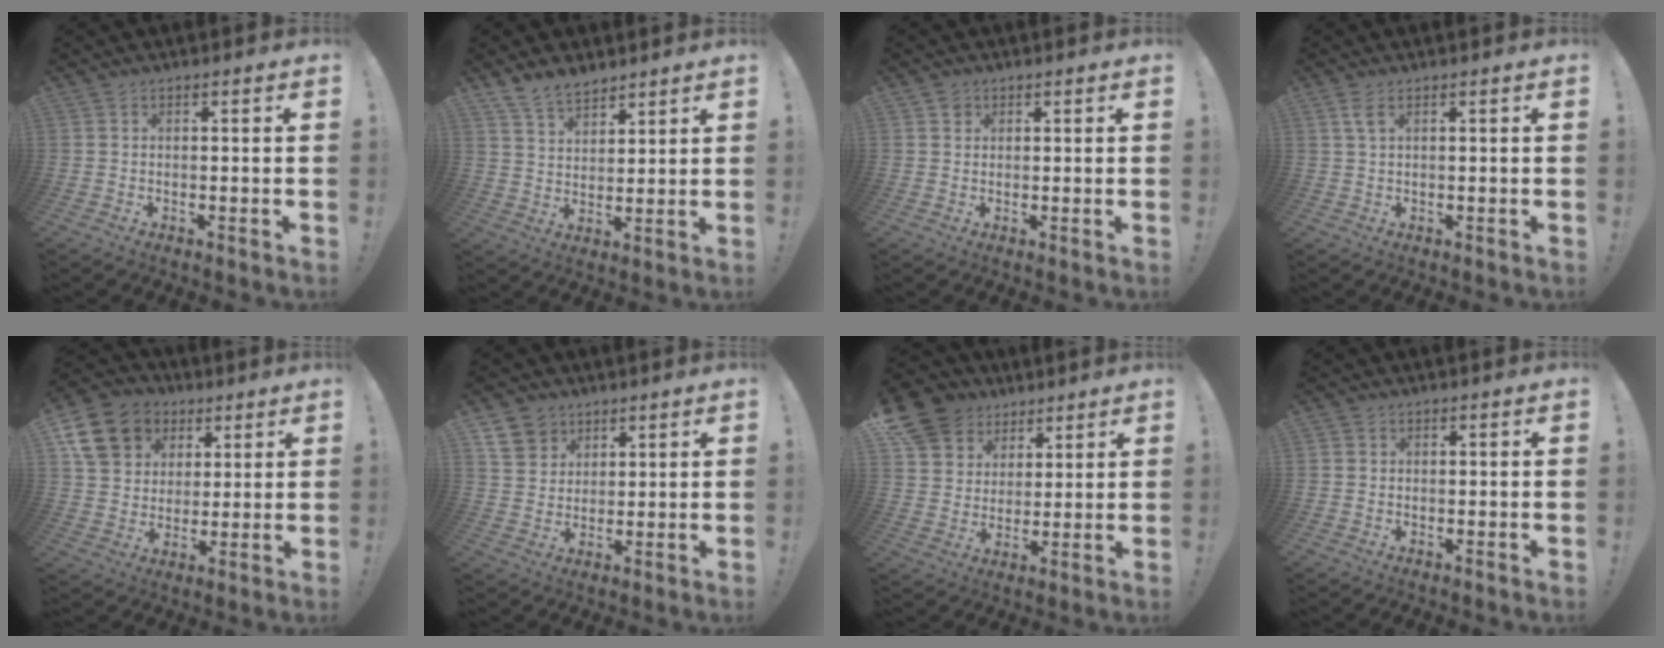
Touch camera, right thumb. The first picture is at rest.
{"total": 8.0, "force": [6.6, 3.7, 2.7], "torque": [-0.058, -0.036, 0.128]}
{"total": 1.8, "force": [1.0, 1.4, 0.3], "torque": [0.003, -0.004, 0.017]}
{"total": 3.0, "force": [1.2, 0.9, 2.5], "torque": [-0.049, 0.001, 0.021]}
{"total": 15.0, "force": [6.9, 12.0, 5.7], "torque": [-0.086, -0.025, 0.145]}
{"total": 8.8, "force": [5.1, 7.0, 1.8], "torque": [-0.028, -0.031, 0.104]}
{"total": 12.9, "force": [7.4, 10.0, 3.4], "torque": [-0.058, -0.045, 0.151]}
{"total": 1.1, "force": [0.3, 1.1, 0.1], "torque": [-0.002, 0.004, 0.004]}